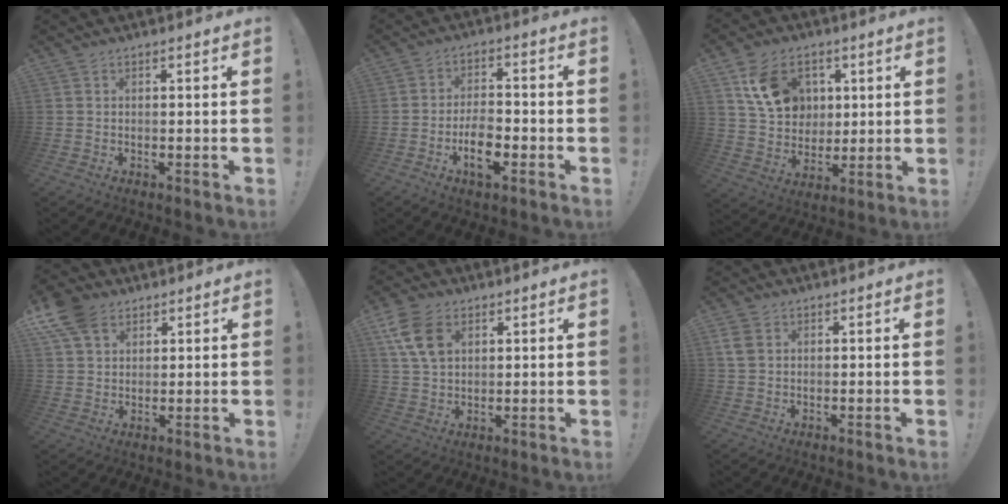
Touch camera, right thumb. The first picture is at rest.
{"total": 8.7, "force": [-4.1, 4.3, 6.4], "torque": [-0.112, 0.014, -0.070]}
{"total": 14.3, "force": [5.8, 11.1, 6.9], "torque": [-0.104, -0.012, 0.119]}
{"total": 9.6, "force": [5.5, 6.4, 4.5], "torque": [-0.088, -0.020, 0.108]}
{"total": 11.2, "force": [4.7, 7.5, 6.9], "torque": [-0.131, -0.002, 0.091]}
{"total": 4.3, "force": [1.6, 3.0, 2.6], "torque": [-0.052, 0.000, 0.032]}